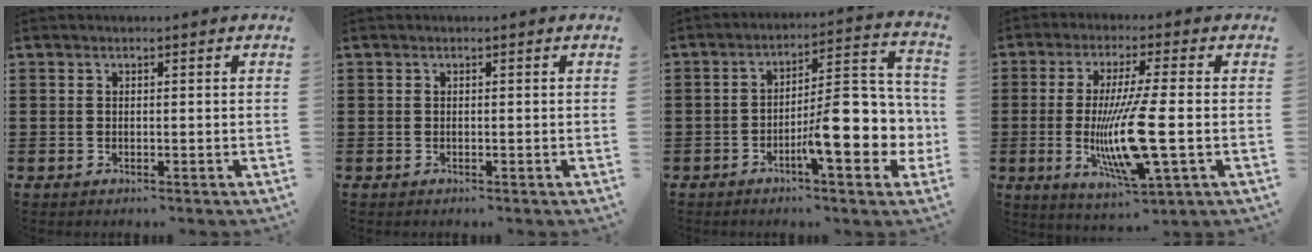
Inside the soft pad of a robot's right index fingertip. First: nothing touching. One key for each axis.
{"total": 0.0}
{"total": 12.1, "fx": -3.6, "fy": 3.8, "fz": 10.9, "tx": -0.153, "ty": -0.016, "tz": -0.065}
{"total": 11.8, "fx": -1.9, "fy": 1.3, "fz": 11.6, "tx": -0.244, "ty": -0.030, "tz": -0.043}